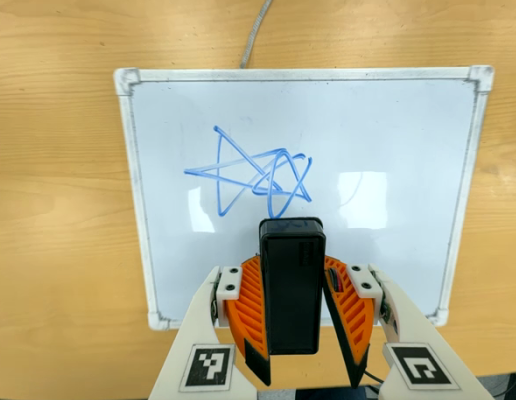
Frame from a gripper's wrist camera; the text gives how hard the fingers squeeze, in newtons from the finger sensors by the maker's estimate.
{"total": 5.6, "left": 4.9, "right": 6.3}